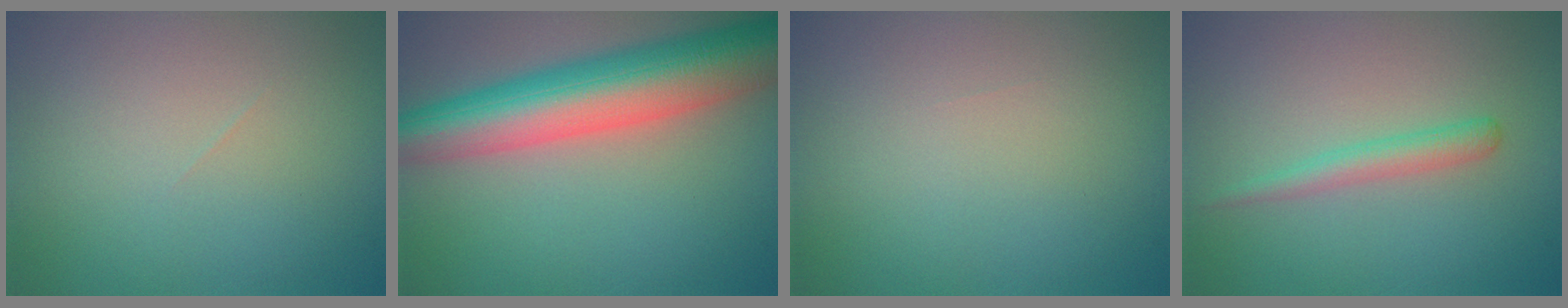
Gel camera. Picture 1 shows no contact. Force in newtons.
{"total": 10.0, "press": 10.0, "slide": 0.3}
{"total": 0.0}
{"total": 1.8, "press": 1.8, "slide": 0.1}